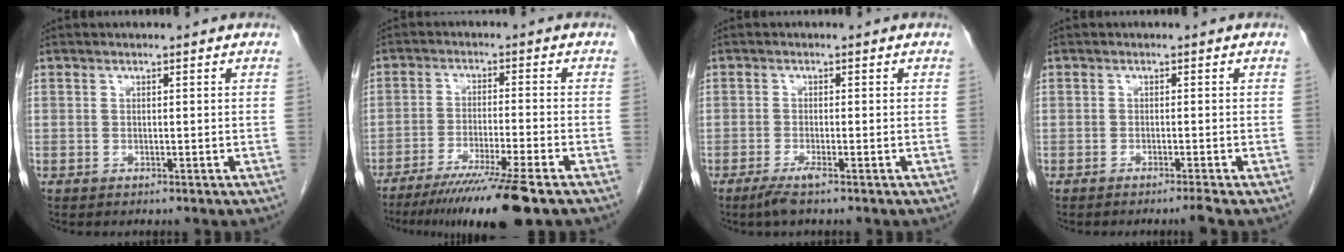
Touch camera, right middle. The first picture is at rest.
{"total": 12.6, "force": [-9.3, -1.5, 8.3], "torque": [-0.130, -0.043, -0.150]}
{"total": 2.3, "force": [-1.6, -0.2, 1.7], "torque": [-0.037, -0.007, -0.033]}
{"total": 1.6, "force": [-1.2, -0.8, 0.7], "torque": [-0.012, 0.001, -0.022]}